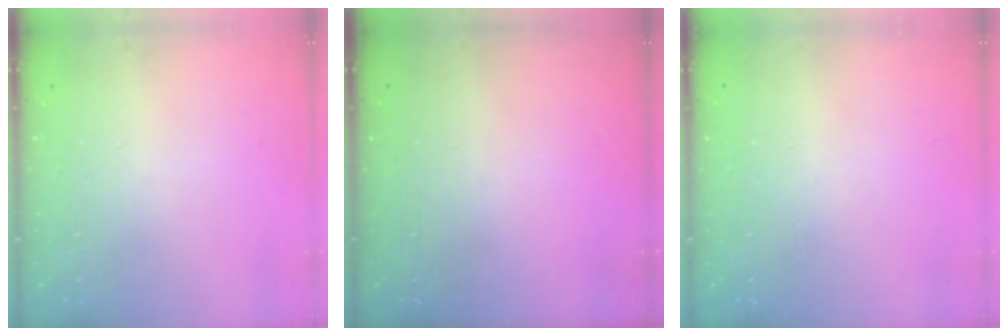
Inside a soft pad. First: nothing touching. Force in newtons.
{"total": 0.0}
{"total": 0.0}